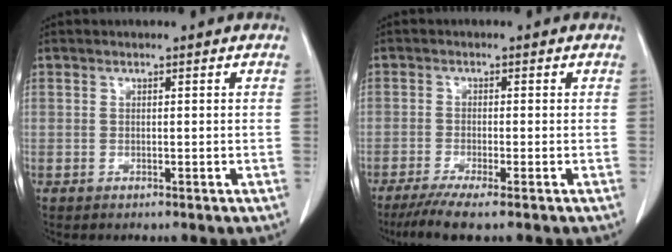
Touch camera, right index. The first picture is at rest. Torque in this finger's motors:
{"motor_torque": [0.52, -0.41, -0.02, 0.05]}